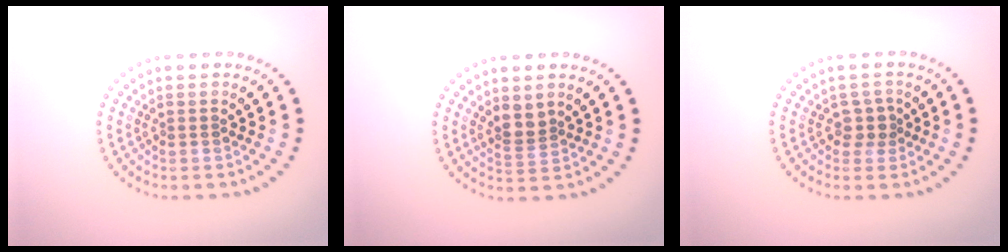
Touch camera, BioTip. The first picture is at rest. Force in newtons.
{"total": 2.0, "press": 1.6, "slide": 1.2}
{"total": 1.8, "press": 1.4, "slide": 1.1}